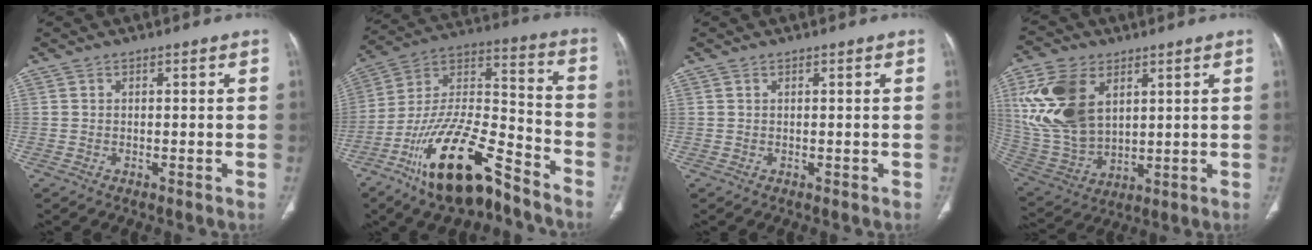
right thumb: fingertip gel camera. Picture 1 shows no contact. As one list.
[{"total": 21.9, "force": [-14.2, 7.8, 14.7], "torque": [-0.278, 0.076, -0.257]}, {"total": 0.0}, {"total": 18.2, "force": [6.2, 11.6, 12.6], "torque": [-0.247, -0.022, 0.134]}]